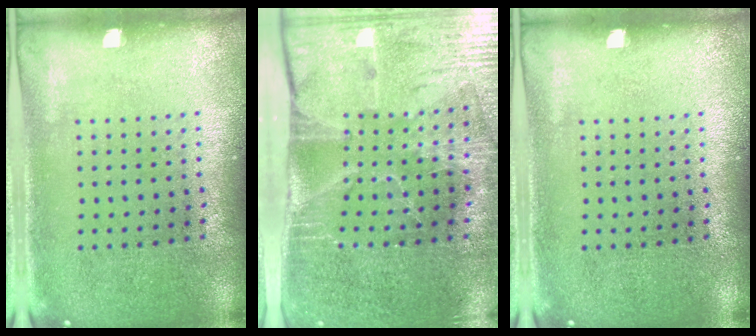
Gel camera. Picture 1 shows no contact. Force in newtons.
{"total": 4.3, "press": 3.6, "slide": 2.4}
{"total": 0.0}